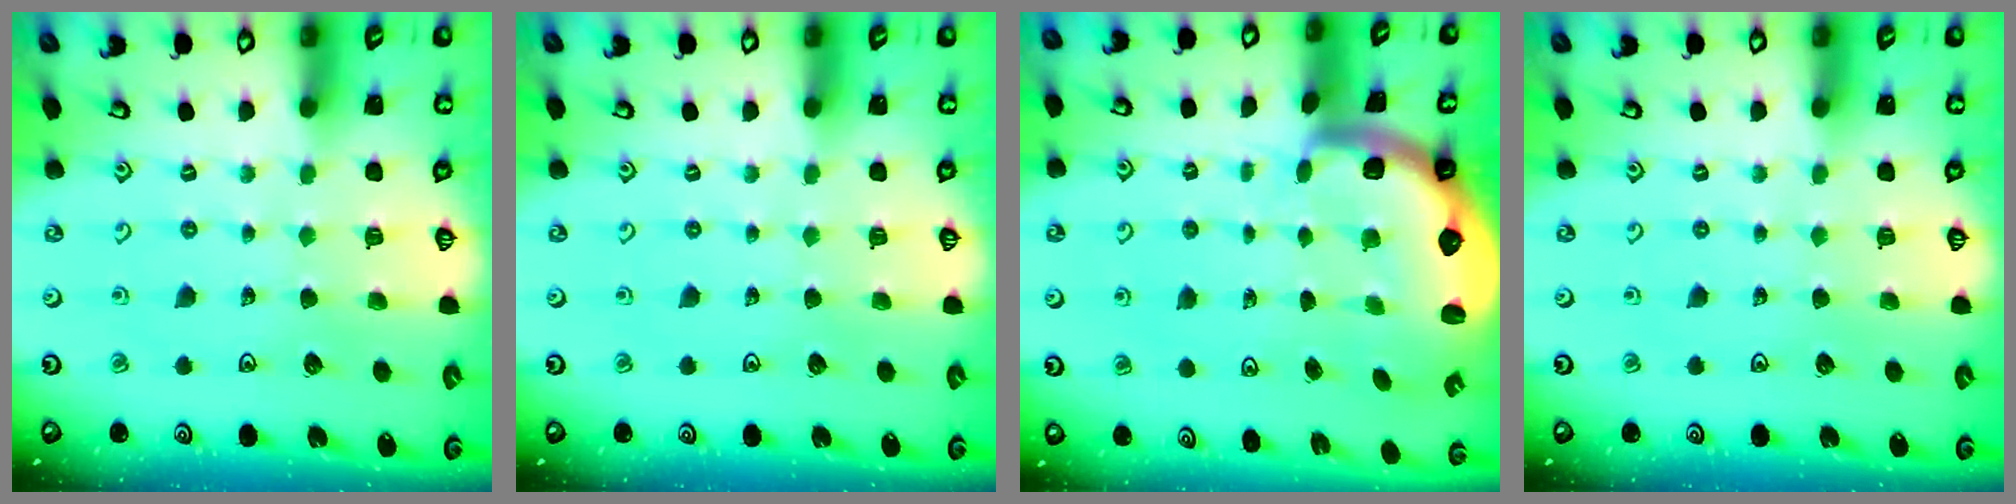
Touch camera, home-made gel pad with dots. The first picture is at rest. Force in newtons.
{"total": 0.0}
{"total": 2.8, "press": 2.5, "slide": 1.4}
{"total": 0.0}